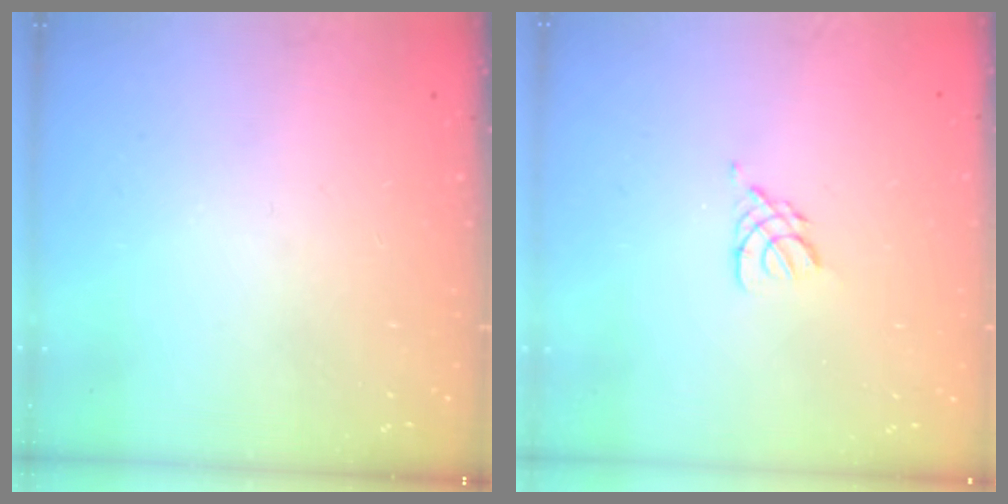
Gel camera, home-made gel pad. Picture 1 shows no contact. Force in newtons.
{"total": 3.0, "press": 3.0, "slide": 0.6}